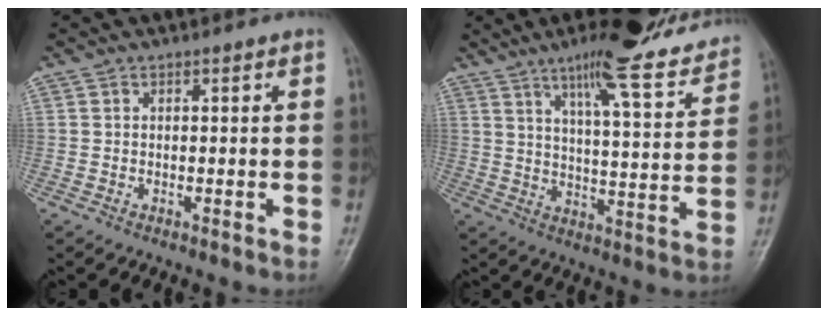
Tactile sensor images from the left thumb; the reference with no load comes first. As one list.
[{"total": 17.1, "force": [13.0, 3.0, 10.7], "torque": [-0.133, -0.065, 0.189]}]